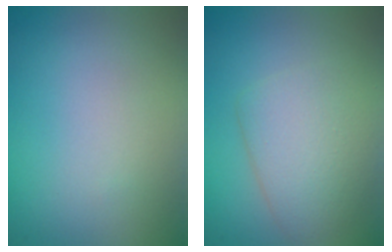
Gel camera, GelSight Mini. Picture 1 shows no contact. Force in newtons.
{"total": 4.5, "press": 4.5, "slide": 0.3}